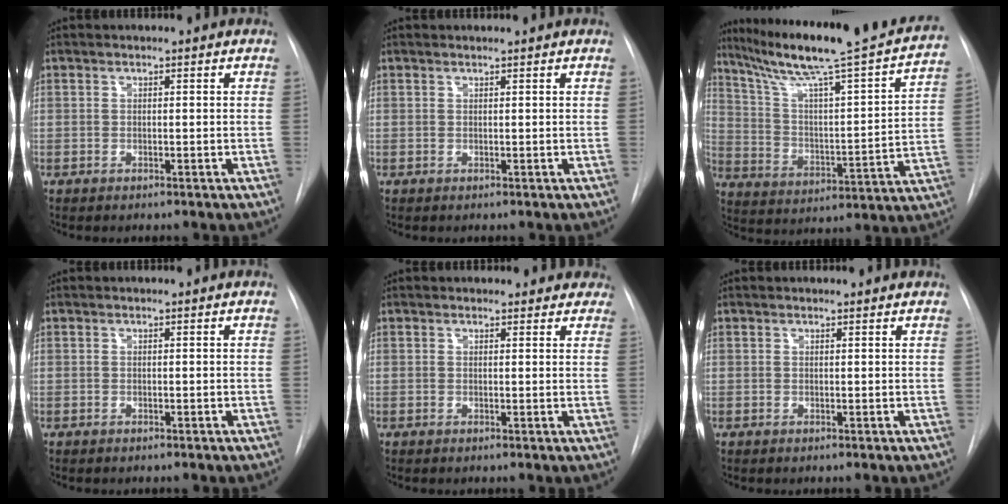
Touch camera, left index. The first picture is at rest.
{"total": 1.6, "force": [1.6, 0.1, 0.4], "torque": [-0.012, 0.013, 0.019]}
{"total": 26.7, "force": [22.9, 1.3, 13.7], "torque": [-0.219, -0.040, 0.320]}
{"total": 0.0}
{"total": 6.2, "force": [5.6, 2.5, 0.7], "torque": [0.021, -0.001, 0.039]}
{"total": 2.5, "force": [2.4, 0.6, 0.4], "torque": [-0.013, 0.013, 0.022]}